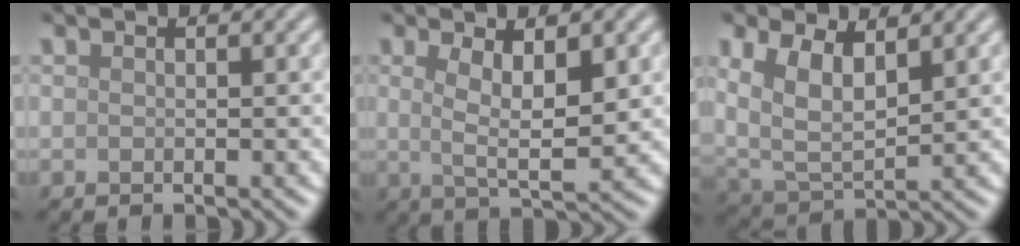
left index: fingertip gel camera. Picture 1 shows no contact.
{"total": 5.0, "force": [1.1, 1.5, 4.7], "torque": [-0.082, -0.004, 0.020]}
{"total": 6.8, "force": [2.7, 3.7, 5.0], "torque": [-0.111, -0.003, 0.048]}